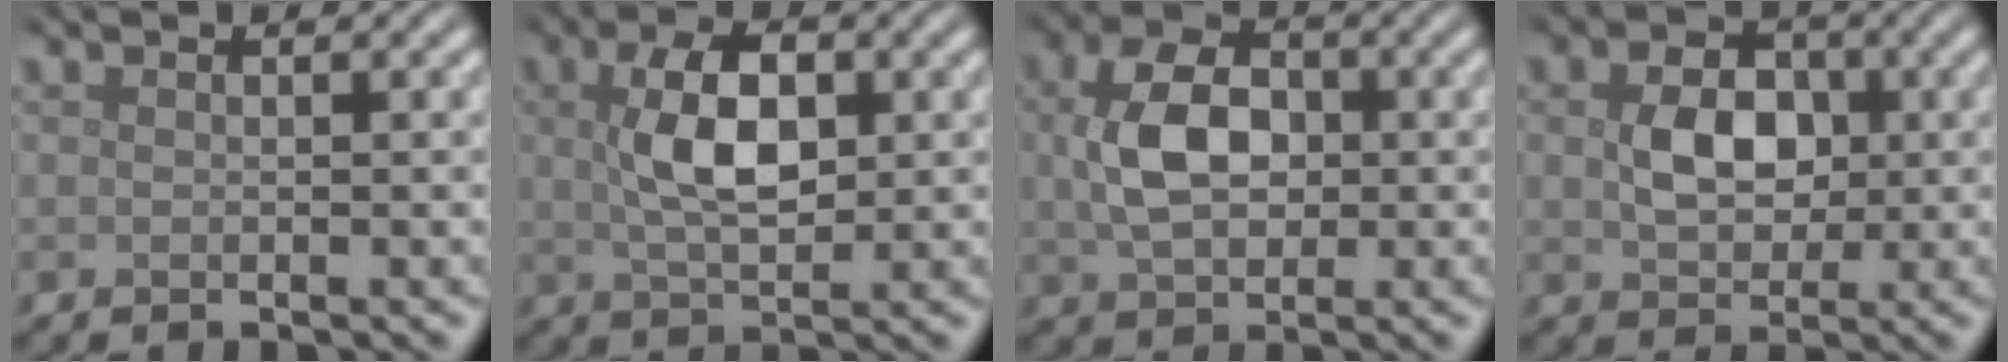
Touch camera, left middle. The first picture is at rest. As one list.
[{"total": 5.3, "force": [1.0, 2.7, 4.5], "torque": [-0.092, 0.006, 0.017]}, {"total": 5.9, "force": [0.5, 4.0, 4.3], "torque": [-0.092, 0.005, 0.007]}, {"total": 4.2, "force": [0.4, 3.2, 2.8], "torque": [-0.060, -0.001, 0.004]}]